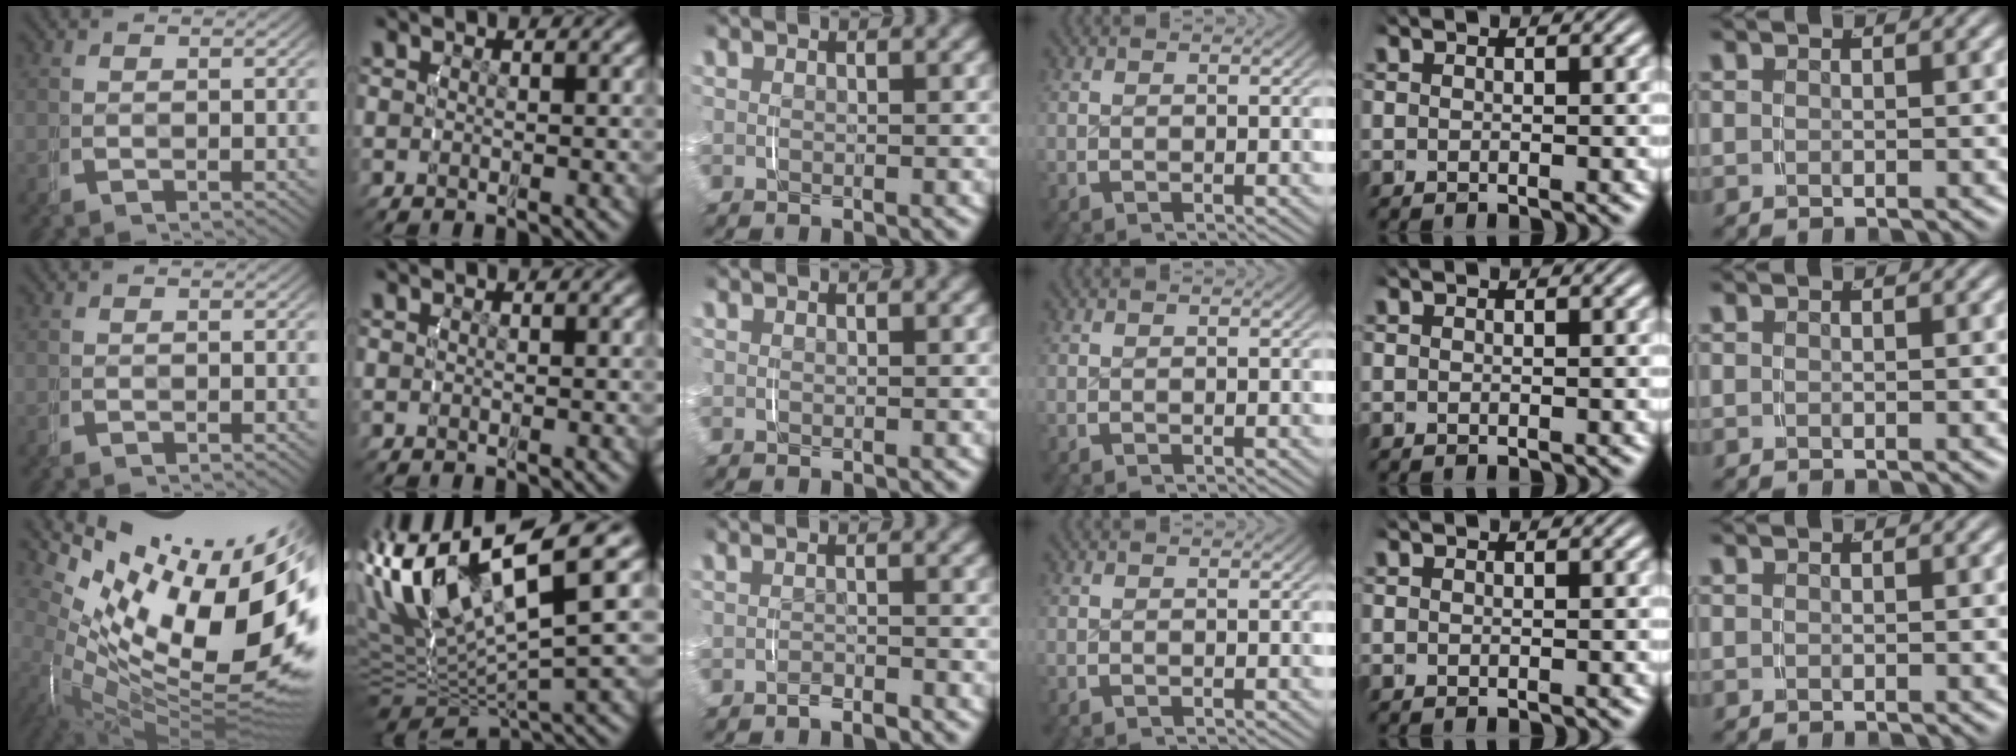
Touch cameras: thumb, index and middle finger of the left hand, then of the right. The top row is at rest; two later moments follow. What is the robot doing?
{"motion": "grasp_and_lifting", "object": "router"}